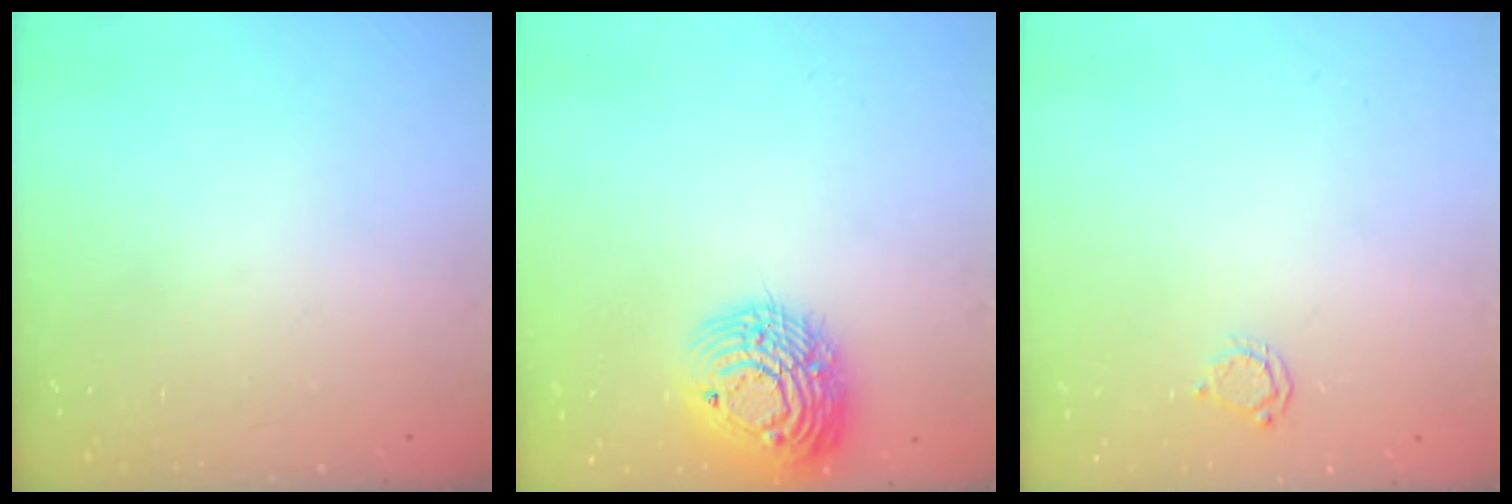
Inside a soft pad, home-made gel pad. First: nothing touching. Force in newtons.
{"total": 17.2, "press": 17.2, "slide": 1.5}
{"total": 3.2, "press": 3.2, "slide": 0.4}